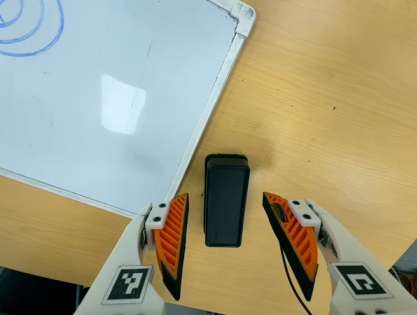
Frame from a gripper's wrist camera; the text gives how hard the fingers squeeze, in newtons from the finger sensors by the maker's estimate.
{"total": 0.0}